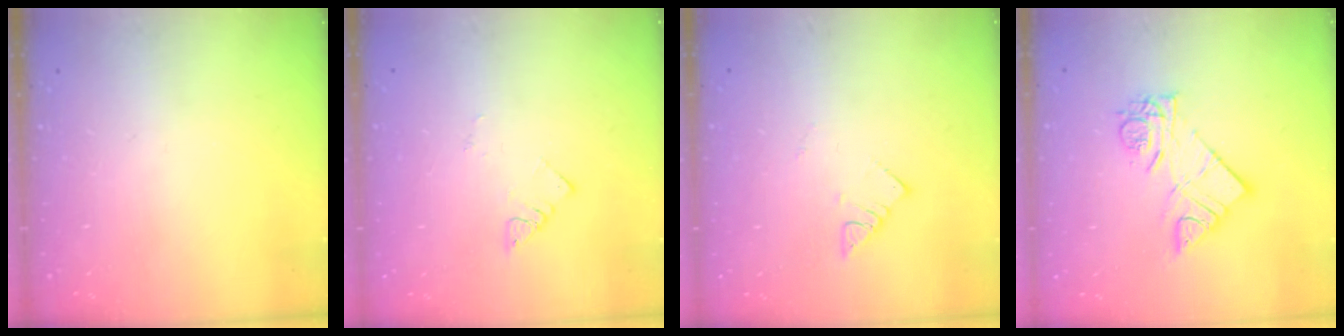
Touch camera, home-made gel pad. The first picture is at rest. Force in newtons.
{"total": 2.8, "press": 2.8, "slide": 0.3}
{"total": 2.4, "press": 2.4, "slide": 0.4}
{"total": 11.4, "press": 11.4, "slide": 1.0}